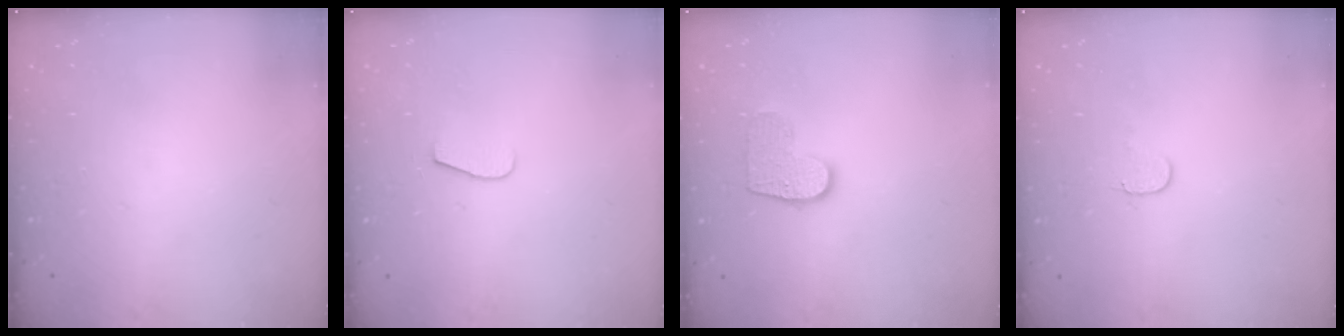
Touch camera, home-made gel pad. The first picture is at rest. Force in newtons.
{"total": 7.5, "press": 7.5, "slide": 0.6}
{"total": 9.2, "press": 9.2, "slide": 0.3}
{"total": 4.4, "press": 4.4, "slide": 0.3}